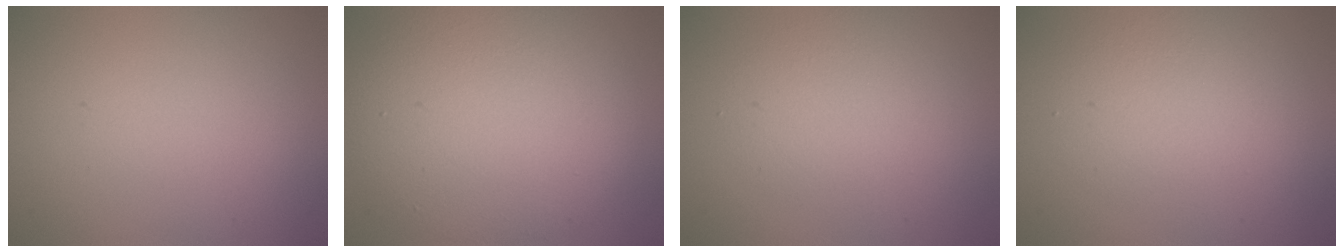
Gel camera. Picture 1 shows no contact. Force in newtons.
{"total": 9.5, "press": 9.5, "slide": 0.4}
{"total": 2.6, "press": 2.6, "slide": 0.1}
{"total": 2.8, "press": 2.8, "slide": 0.1}